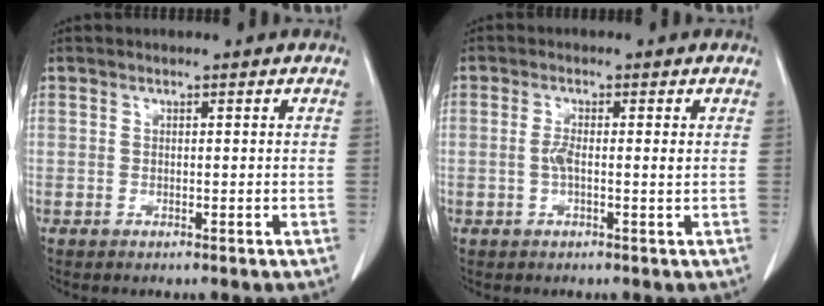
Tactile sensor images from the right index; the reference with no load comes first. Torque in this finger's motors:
{"motor_torque": [0.14, 0.04, 0.09, 0.04]}